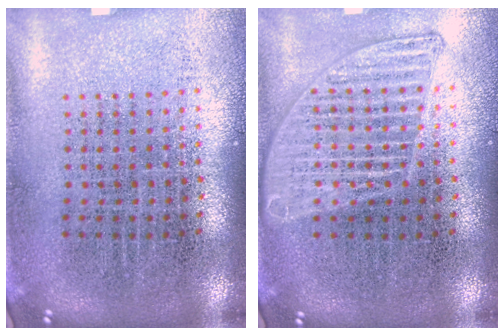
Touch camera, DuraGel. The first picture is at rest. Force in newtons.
{"total": 2.2, "press": 2.2, "slide": 0.4}